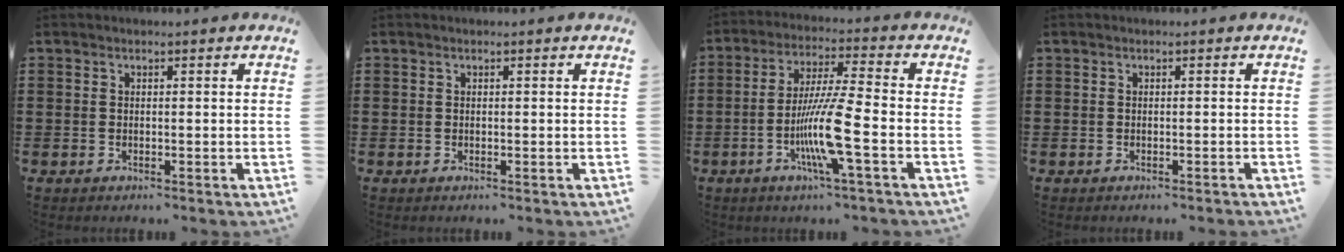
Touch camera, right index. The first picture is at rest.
{"total": 0.0}
{"total": 10.1, "force": [-3.4, 0.3, 9.5], "torque": [-0.191, -0.014, -0.071]}
{"total": 0.5, "force": [-0.4, -0.2, 0.3], "torque": [-0.005, -0.004, -0.008]}